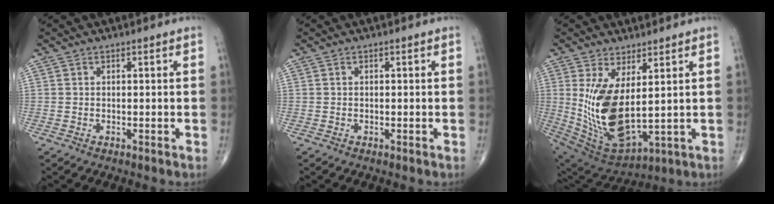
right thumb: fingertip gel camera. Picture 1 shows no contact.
{"total": 0.0}
{"total": 15.0, "force": [2.1, 6.6, 13.3], "torque": [-0.261, -0.032, 0.067]}